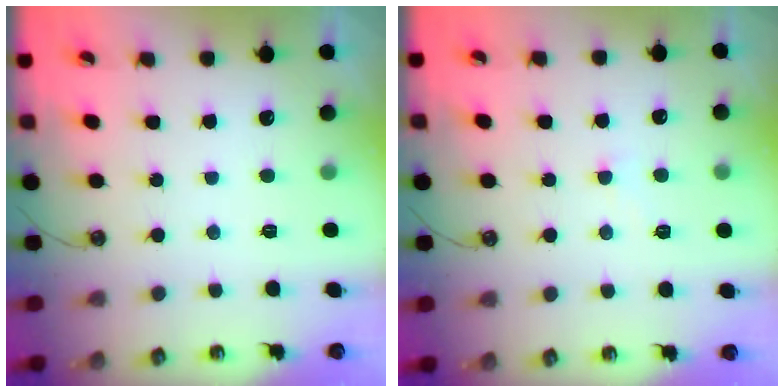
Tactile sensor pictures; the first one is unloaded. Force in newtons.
{"total": 0.6, "press": 0.3, "slide": 0.6}